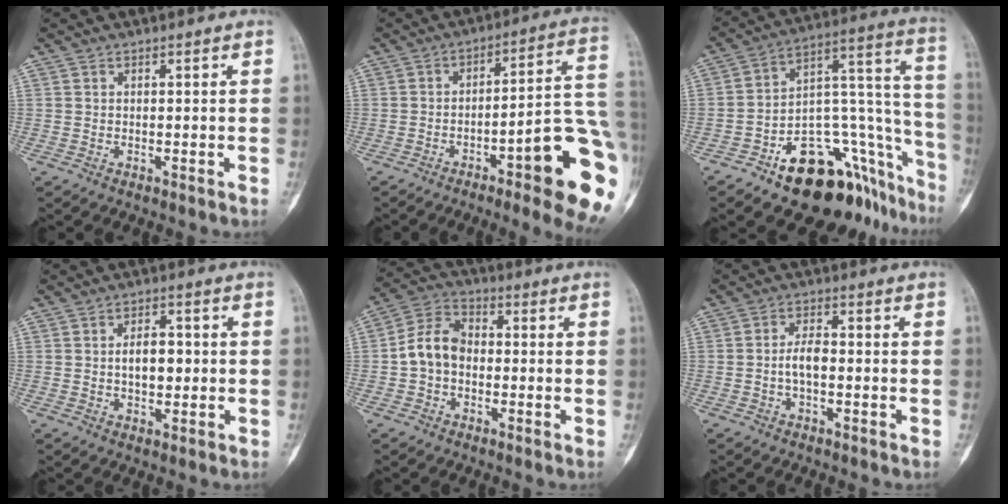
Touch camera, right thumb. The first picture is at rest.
{"total": 21.1, "force": [-7.6, 4.3, 19.2], "torque": [-0.190, 0.041, -0.099]}
{"total": 26.6, "force": [-15.3, 12.7, 17.7], "torque": [-0.126, 0.136, -0.215]}
{"total": 5.9, "force": [-0.1, 3.7, 4.6], "torque": [-0.052, 0.011, -0.002]}
{"total": 9.1, "force": [-1.0, 6.8, 6.0], "torque": [-0.095, 0.032, -0.034]}
{"total": 4.3, "force": [-0.9, 2.3, 3.6], "torque": [-0.063, 0.017, -0.021]}